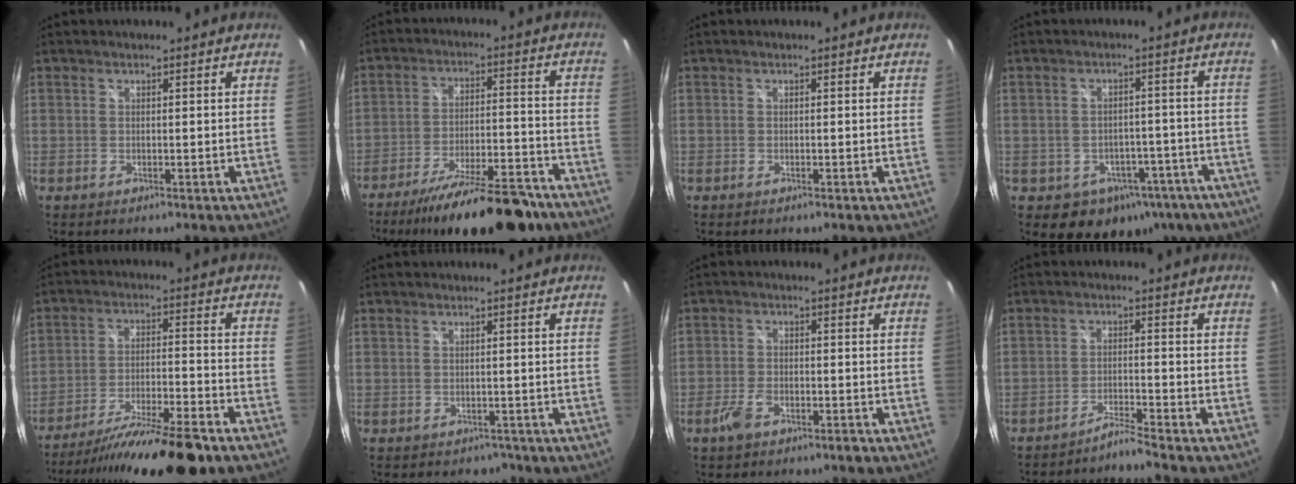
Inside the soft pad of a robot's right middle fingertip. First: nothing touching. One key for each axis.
{"total": 19.7, "fx": -16.0, "fy": 4.6, "fz": 10.4, "tx": -0.178, "ty": -0.018, "tz": -0.233}
{"total": 0.0}
{"total": 13.2, "fx": -7.6, "fy": 9.5, "fz": 5.0, "tx": -0.095, "ty": 0.025, "tz": -0.063}
{"total": 17.4, "fx": -14.3, "fy": 1.2, "fz": 9.9, "tx": -0.182, "ty": -0.025, "tz": -0.230}
{"total": 2.4, "fx": -1.8, "fy": 1.6, "fz": 0.4, "tx": -0.010, "ty": -0.005, "tz": -0.020}
{"total": 4.4, "fx": -3.0, "fy": 1.9, "fz": 2.6, "tx": -0.068, "ty": -0.002, "tz": -0.054}
{"total": 3.7, "fx": -3.3, "fy": -1.5, "fz": 0.1, "tx": -0.025, "ty": 0.009, "tz": -0.059}